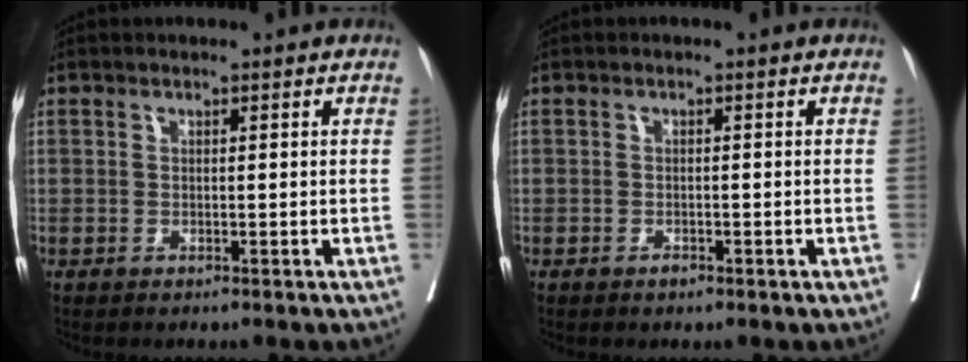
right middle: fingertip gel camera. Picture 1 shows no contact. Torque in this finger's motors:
{"motor_torque": [-0.03, 0.03, -0.01, 0.01]}